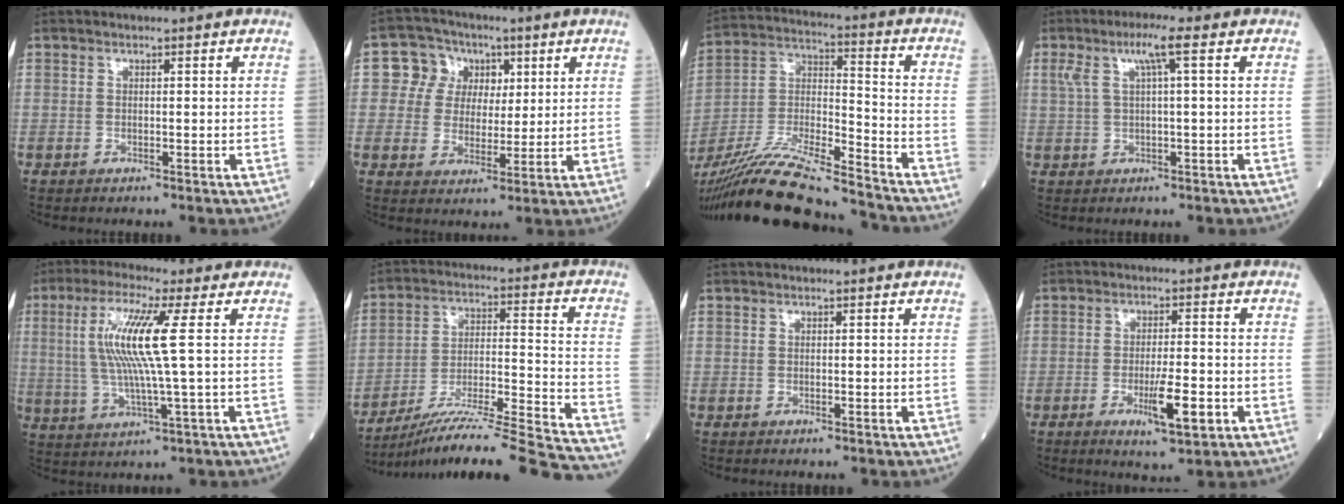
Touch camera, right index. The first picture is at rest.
{"total": 7.1, "force": [2.3, 6.6, 1.6], "torque": [-0.017, 0.028, 0.041]}
{"total": 21.6, "force": [-19.0, 0.9, 10.2], "torque": [-0.224, -0.027, -0.340]}
{"total": 4.3, "force": [1.7, -0.2, 3.9], "torque": [-0.082, 0.019, 0.038]}
{"total": 10.5, "force": [1.9, -0.7, 10.3], "torque": [-0.220, 0.003, 0.037]}
{"total": 23.6, "force": [-21.3, -1.4, 10.1], "torque": [-0.119, -0.015, -0.322]}
{"total": 0.0}
{"total": 6.4, "force": [-2.3, 0.8, 5.9], "torque": [-0.101, -0.007, -0.032]}